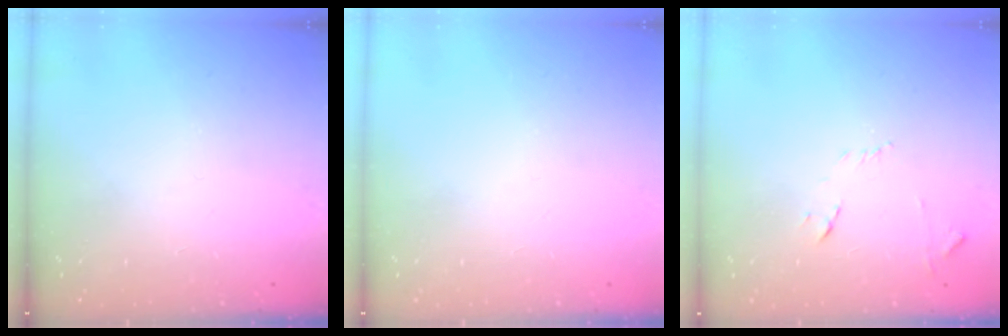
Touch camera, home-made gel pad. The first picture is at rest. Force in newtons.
{"total": 0.0}
{"total": 7.8, "press": 7.8, "slide": 0.6}